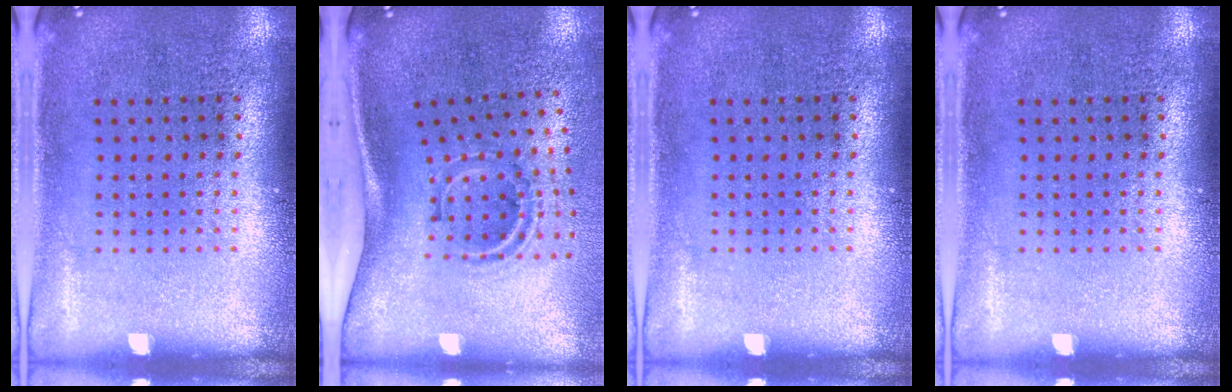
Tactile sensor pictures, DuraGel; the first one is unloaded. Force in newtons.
{"total": 2.1, "press": 1.2, "slide": 1.8}
{"total": 0.0}
{"total": 0.0}